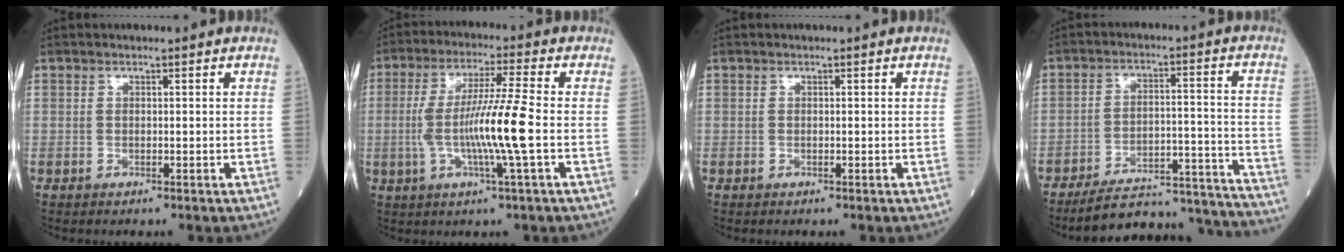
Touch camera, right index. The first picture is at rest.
{"total": 10.5, "force": [-1.4, -1.0, 10.4], "torque": [-0.201, -0.003, -0.026]}
{"total": 0.0}
{"total": 21.2, "force": [-20.5, 1.3, 5.1], "torque": [-0.040, 0.018, -0.279]}